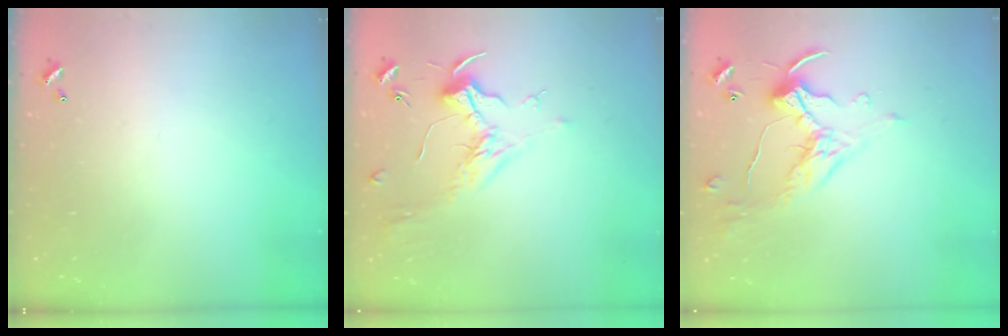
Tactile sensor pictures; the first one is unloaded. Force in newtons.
{"total": 1.8, "press": 1.7, "slide": 0.6}
{"total": 1.1, "press": 1.1, "slide": 0.1}